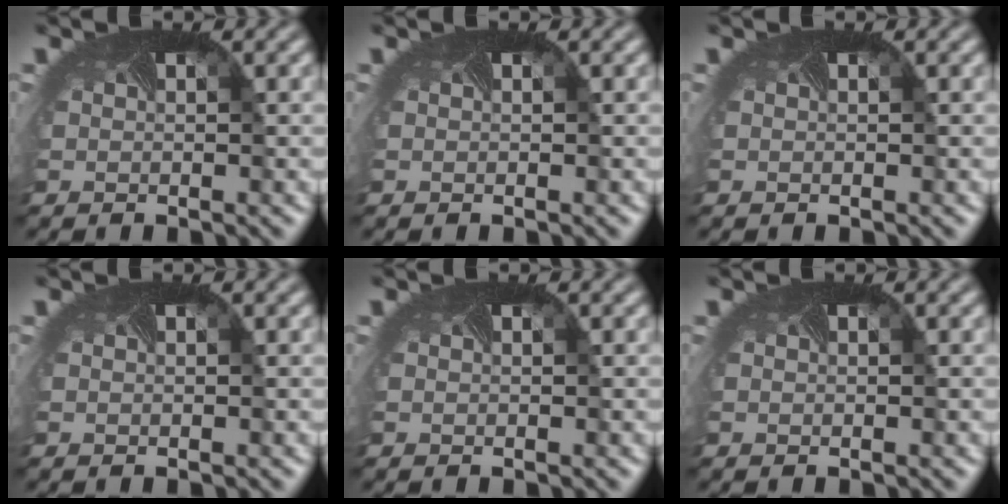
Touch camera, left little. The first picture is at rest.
{"total": 0.0}
{"total": 0.0}
{"total": 0.0}
{"total": 0.0}
{"total": 0.0}